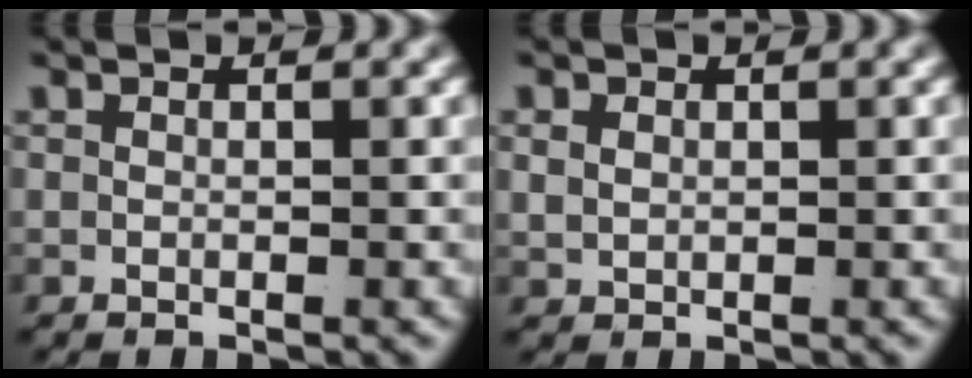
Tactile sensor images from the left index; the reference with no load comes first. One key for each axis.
{"total": 1.3, "fx": 0.6, "fy": 0.9, "fz": 0.7, "tx": -0.017, "ty": -0.008, "tz": 0.022}